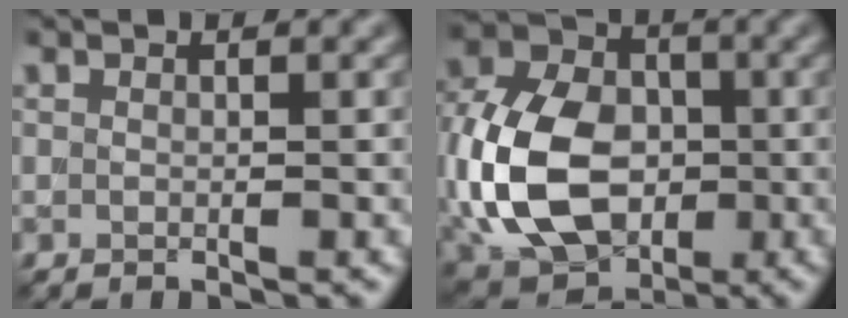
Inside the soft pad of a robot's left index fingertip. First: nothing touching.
{"total": 13.1, "force": [-2.0, 9.5, 8.7], "torque": [-0.201, -0.003, -0.047]}